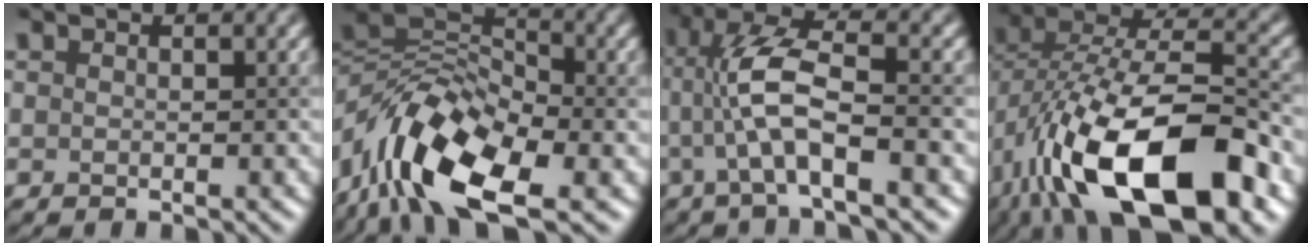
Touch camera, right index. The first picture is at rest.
{"total": 12.3, "force": [-5.2, 6.3, 9.2], "torque": [-0.161, 0.011, -0.108]}
{"total": 6.0, "force": [-1.1, 1.2, 5.8], "torque": [-0.115, 0.014, -0.025]}
{"total": 15.6, "force": [-7.3, 6.2, 12.3], "torque": [-0.218, 0.004, -0.131]}